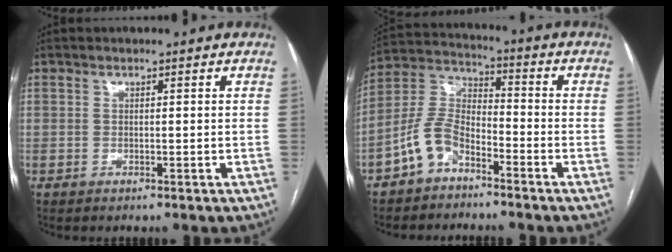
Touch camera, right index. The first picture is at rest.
{"total": 8.0, "force": [-5.0, 4.1, 4.7], "torque": [-0.113, 0.020, -0.106]}